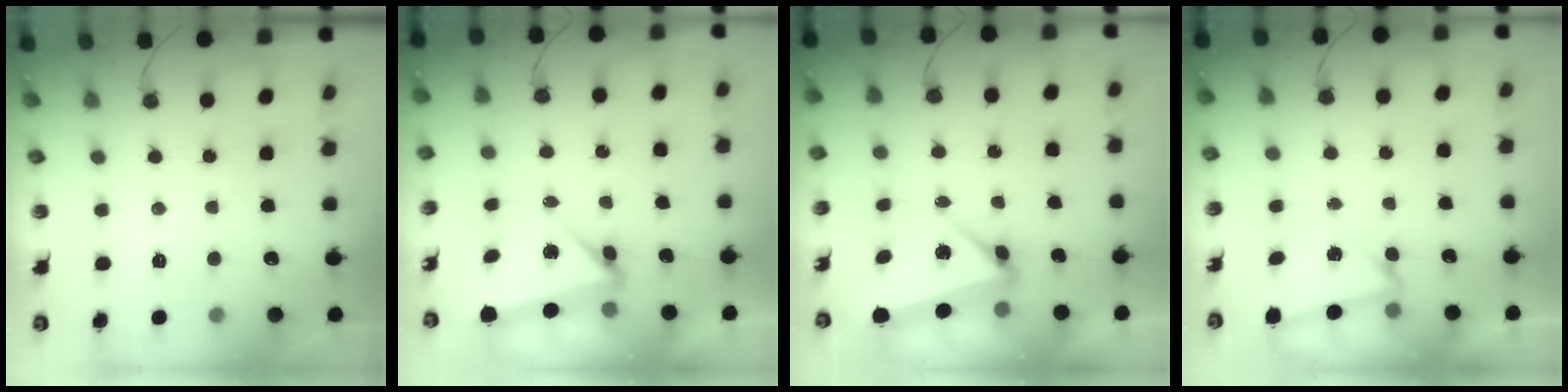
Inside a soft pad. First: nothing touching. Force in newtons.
{"total": 6.1, "press": 6.0, "slide": 0.9}
{"total": 6.7, "press": 6.6, "slide": 0.9}
{"total": 2.7, "press": 0.8, "slide": 2.6}